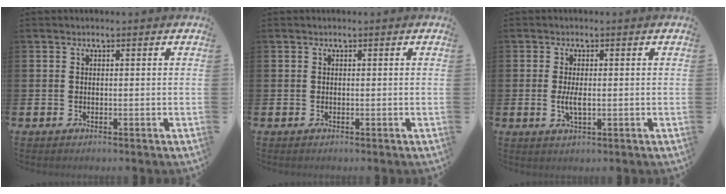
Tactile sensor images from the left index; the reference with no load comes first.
{"total": 0.0}
{"total": 2.6, "force": [0.0, 0.9, 2.4], "torque": [-0.039, -0.002, -0.002]}